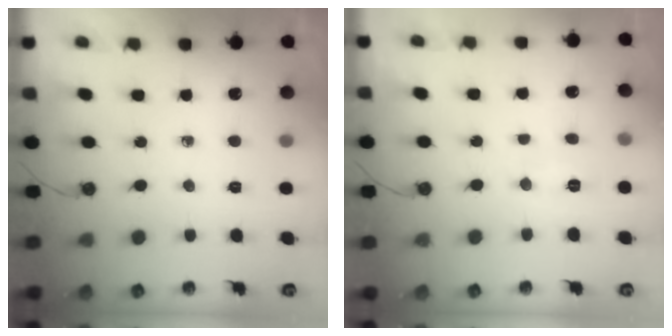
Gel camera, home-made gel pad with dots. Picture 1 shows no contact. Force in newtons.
{"total": 3.6, "press": 3.6, "slide": 0.7}